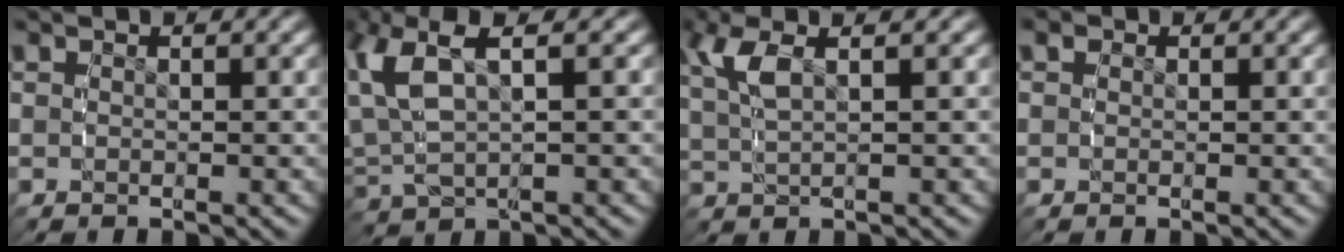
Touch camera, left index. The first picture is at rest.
{"total": 6.1, "force": [1.5, 3.6, 4.7], "torque": [-0.120, 0.000, 0.035]}
{"total": 3.9, "force": [1.7, 1.1, 3.3], "torque": [-0.077, 0.008, 0.035]}
{"total": 0.6, "force": [0.3, 0.4, 0.3], "torque": [-0.007, -0.004, 0.008]}